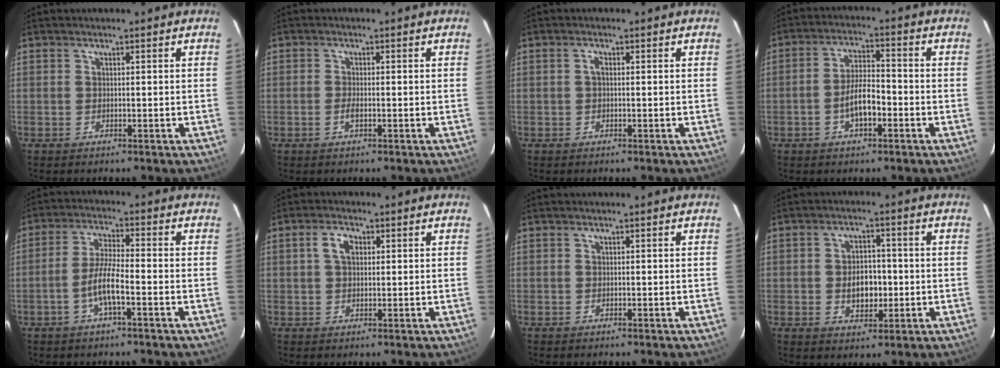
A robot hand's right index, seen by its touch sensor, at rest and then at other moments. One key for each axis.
{"total": 1.7, "fx": -0.7, "fy": 0.5, "fz": 1.4, "tx": -0.030, "ty": 0.000, "tz": -0.013}
{"total": 1.0, "fx": 0.0, "fy": 0.5, "fz": 0.8, "tx": -0.017, "ty": 0.005, "tz": -0.002}
{"total": 6.1, "fx": -2.5, "fy": 2.3, "fz": 5.1, "tx": -0.102, "ty": 0.009, "tz": -0.040}
{"total": 5.8, "fx": -2.5, "fy": 0.6, "fz": 5.2, "tx": -0.110, "ty": 0.005, "tz": -0.049}
{"total": 3.5, "fx": 1.0, "fy": 2.2, "fz": 2.6, "tx": -0.048, "ty": 0.011, "tz": 0.018}
{"total": 0.0}
{"total": 6.0, "fx": -0.8, "fy": 4.1, "fz": 4.3, "tx": -0.079, "ty": 0.006, "tz": -0.006}